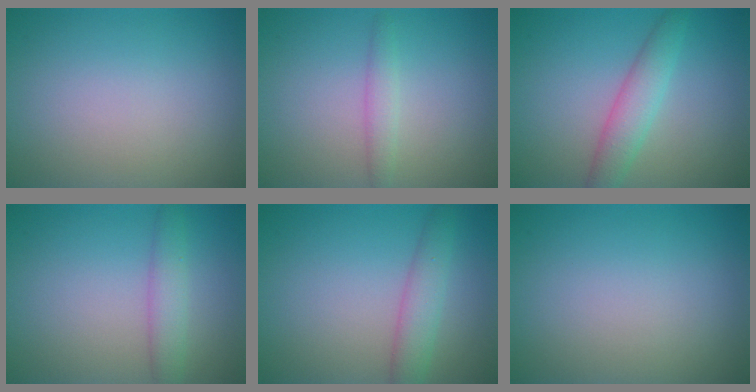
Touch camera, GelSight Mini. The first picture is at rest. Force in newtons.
{"total": 1.4, "press": 1.4, "slide": 0.0}
{"total": 3.2, "press": 3.2, "slide": 0.1}
{"total": 2.6, "press": 2.6, "slide": 0.0}
{"total": 2.9, "press": 2.9, "slide": 0.1}
{"total": 0.0}